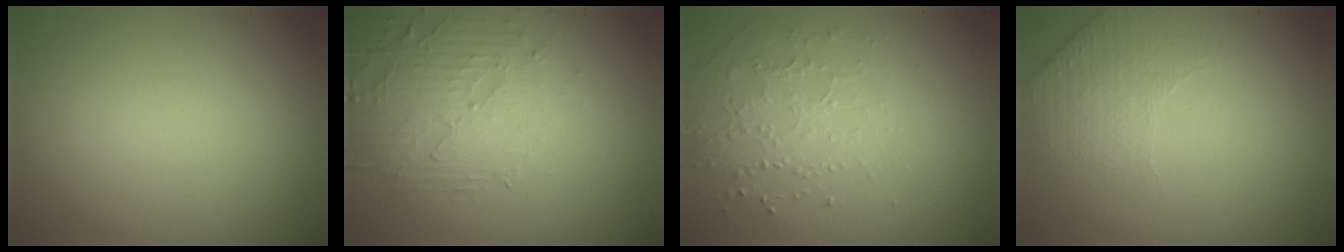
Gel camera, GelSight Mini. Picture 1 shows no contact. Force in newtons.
{"total": 4.4, "press": 3.1, "slide": 3.1}
{"total": 1.5, "press": 1.2, "slide": 0.9}
{"total": 1.7, "press": 1.3, "slide": 1.1}